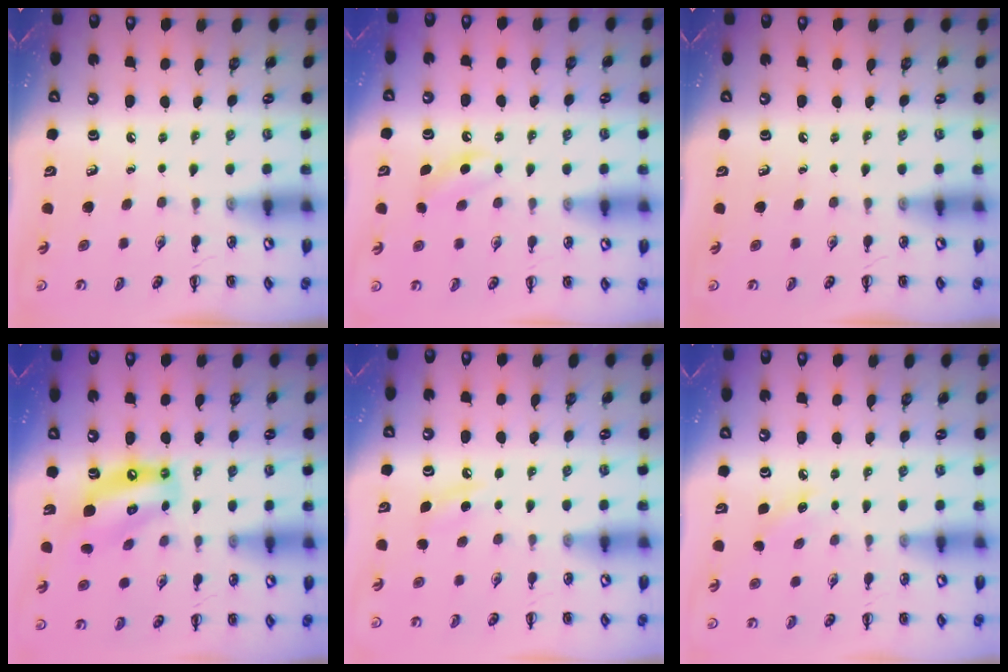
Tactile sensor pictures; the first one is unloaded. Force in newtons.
{"total": 6.1, "press": 5.9, "slide": 1.5}
{"total": 0.0}
{"total": 12.0, "press": 11.7, "slide": 2.6}
{"total": 5.5, "press": 5.3, "slide": 1.7}
{"total": 5.8, "press": 5.6, "slide": 1.4}